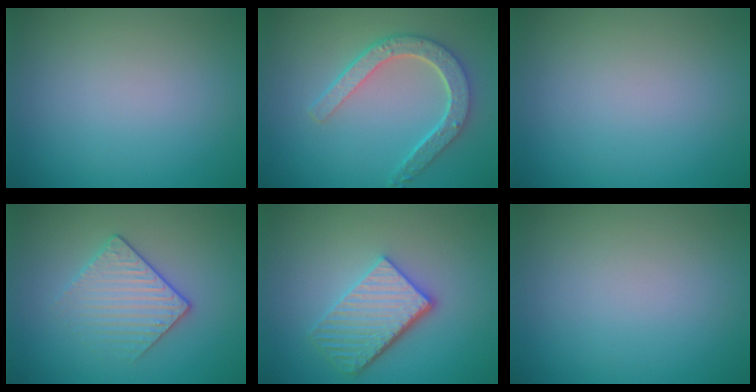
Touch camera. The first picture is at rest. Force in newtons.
{"total": 4.7, "press": 3.7, "slide": 2.8}
{"total": 0.0}
{"total": 2.9, "press": 2.6, "slide": 1.2}
{"total": 4.5, "press": 3.6, "slide": 2.6}
{"total": 0.0}